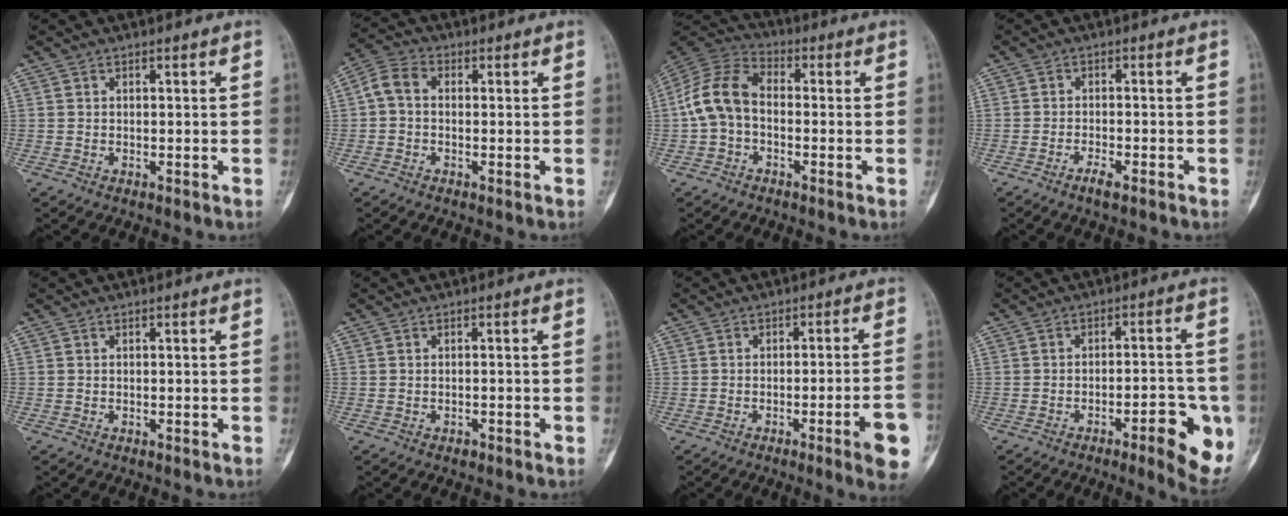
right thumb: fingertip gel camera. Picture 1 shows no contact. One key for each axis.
{"total": 5.0, "fx": -0.1, "fy": 3.7, "fz": 3.3, "tx": -0.060, "ty": 0.015, "tz": -0.014}
{"total": 11.0, "fx": -1.3, "fy": 7.8, "fz": 7.7, "tx": -0.148, "ty": 0.035, "tz": -0.038}
{"total": 2.6, "fx": -1.9, "fy": 0.7, "fz": 1.6, "tx": -0.031, "ty": 0.008, "tz": -0.037}
{"total": 0.0}
{"total": 1.0, "fx": -0.7, "fy": 0.6, "fz": 0.3, "tx": -0.003, "ty": 0.007, "tz": -0.010}
{"total": 8.9, "fx": -3.9, "fy": 0.8, "fz": 8.0, "tx": -0.096, "ty": 0.016, "tz": -0.050}
{"total": 11.0, "fx": -4.6, "fy": 3.1, "fz": 9.5, "tx": -0.100, "ty": 0.019, "tz": -0.058}